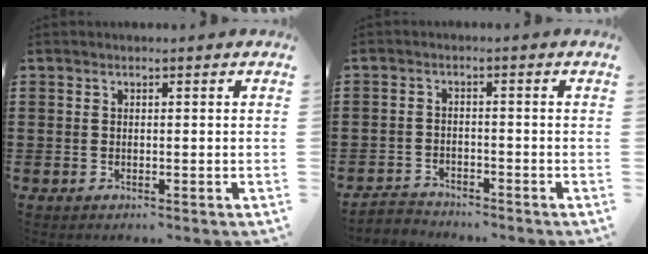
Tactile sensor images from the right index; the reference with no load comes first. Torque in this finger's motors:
{"motor_torque": [-1.18, 0.96, -1.05, -0.21]}